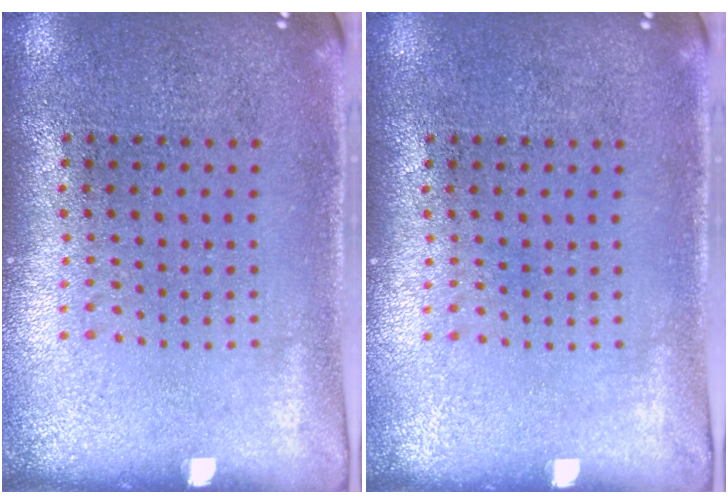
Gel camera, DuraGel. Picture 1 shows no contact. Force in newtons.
{"total": 0.0}